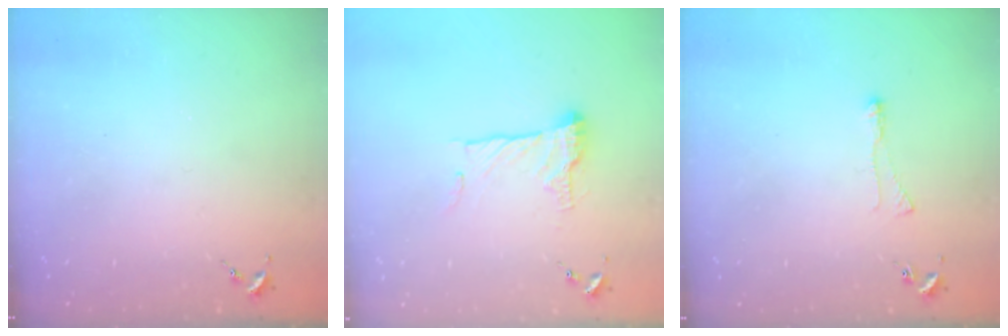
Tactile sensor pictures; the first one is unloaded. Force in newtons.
{"total": 13.7, "press": 13.6, "slide": 0.8}
{"total": 3.0, "press": 2.9, "slide": 0.6}